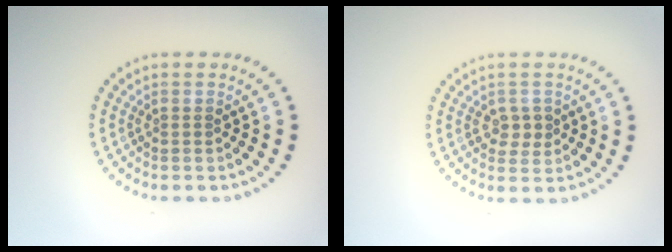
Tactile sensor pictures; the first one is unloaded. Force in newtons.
{"total": 1.9, "press": 1.8, "slide": 0.3}